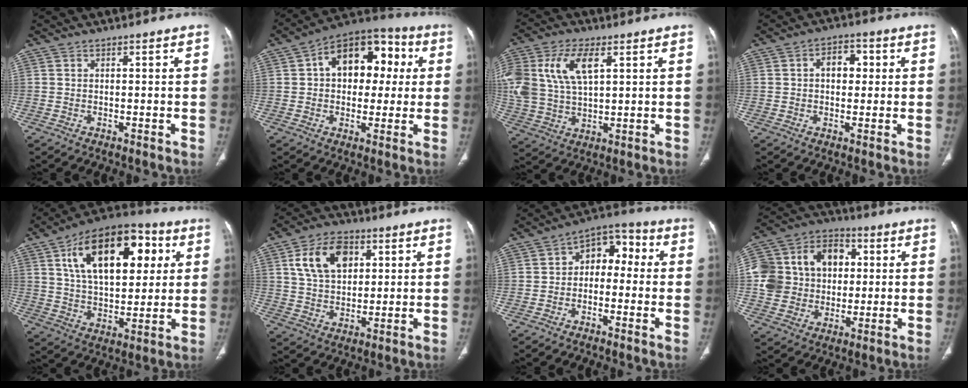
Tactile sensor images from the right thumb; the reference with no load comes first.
{"total": 16.2, "force": [3.1, 10.8, 11.7], "torque": [-0.121, 0.031, 0.038]}
{"total": 16.4, "force": [5.3, 9.1, 12.5], "torque": [-0.285, -0.001, 0.103]}
{"total": 5.5, "force": [0.9, 3.8, 3.9], "torque": [-0.038, 0.011, 0.009]}
{"total": 22.3, "force": [7.4, 12.0, 17.2], "torque": [-0.238, -0.003, 0.117]}
{"total": 11.4, "force": [3.9, 7.7, 7.5], "torque": [-0.110, -0.004, 0.071]}
{"total": 8.3, "force": [-0.1, 5.8, 6.0], "torque": [-0.052, 0.040, -0.019]}
{"total": 17.3, "force": [2.2, 14.5, 9.2], "torque": [-0.143, 0.035, 0.046]}